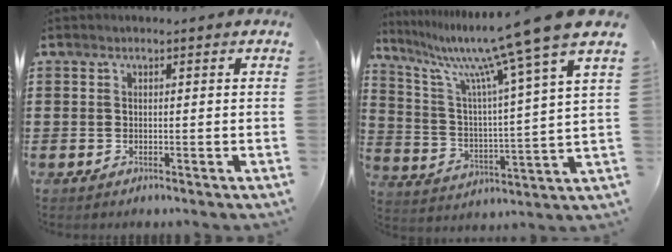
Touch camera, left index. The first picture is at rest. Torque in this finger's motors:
{"motor_torque": [1.00, -1.14, 1.05, 0.21]}